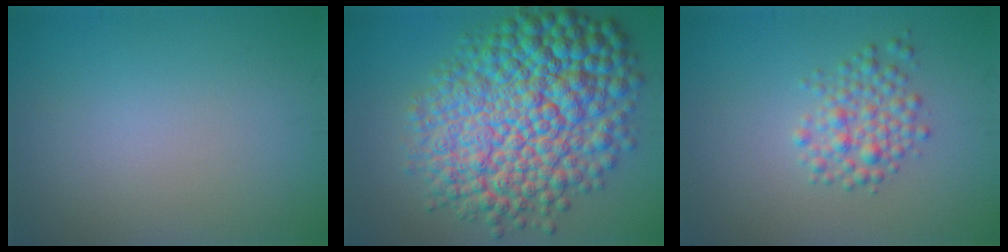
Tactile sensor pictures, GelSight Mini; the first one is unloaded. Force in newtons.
{"total": 14.0, "press": 14.0, "slide": 0.2}
{"total": 2.8, "press": 2.8, "slide": 0.1}